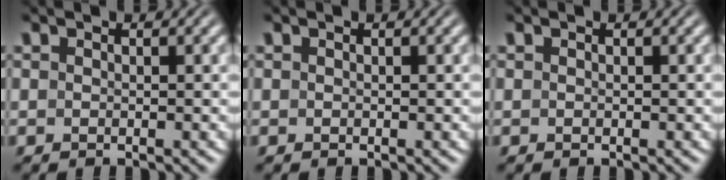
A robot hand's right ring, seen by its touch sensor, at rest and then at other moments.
{"total": 0.0}
{"total": 0.0}